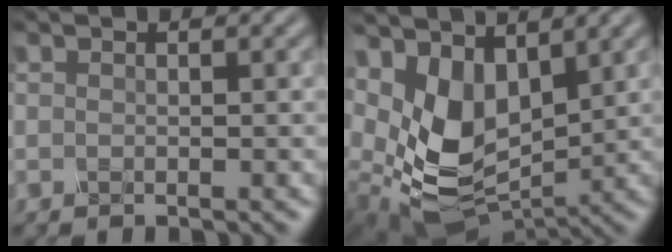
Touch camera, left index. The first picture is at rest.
{"total": 6.6, "force": [2.0, 4.2, 4.6], "torque": [-0.118, -0.024, 0.051]}